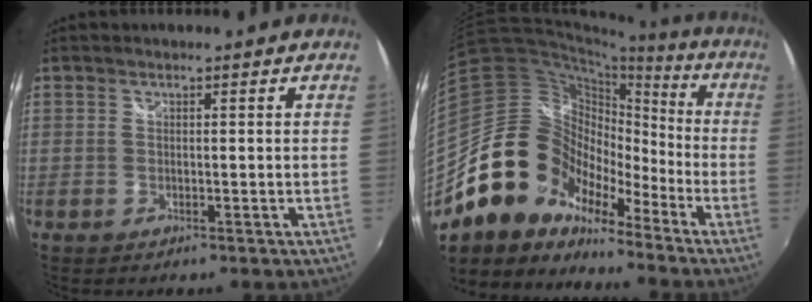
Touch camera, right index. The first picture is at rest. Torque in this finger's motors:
{"motor_torque": [0.92, -0.82, 0.02, -0.21]}